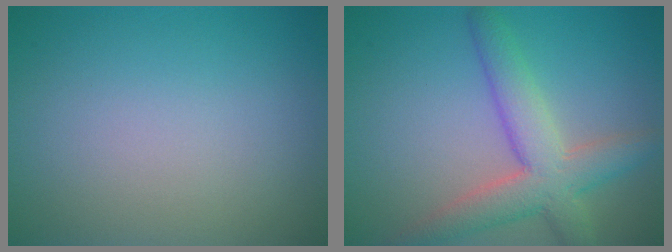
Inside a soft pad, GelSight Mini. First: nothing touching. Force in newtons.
{"total": 5.7, "press": 5.7, "slide": 0.4}